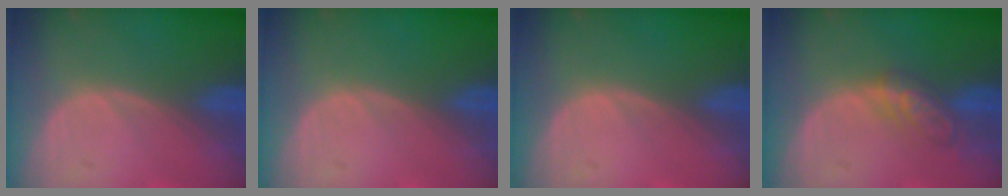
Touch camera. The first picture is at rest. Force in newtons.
{"total": 0.0}
{"total": 0.0}
{"total": 4.7, "press": 4.7, "slide": 0.2}